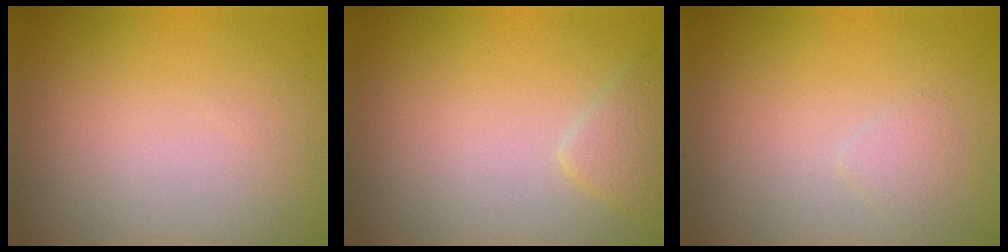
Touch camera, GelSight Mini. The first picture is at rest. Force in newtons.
{"total": 1.5, "press": 1.5, "slide": 0.1}
{"total": 0.8, "press": 0.8, "slide": 0.1}